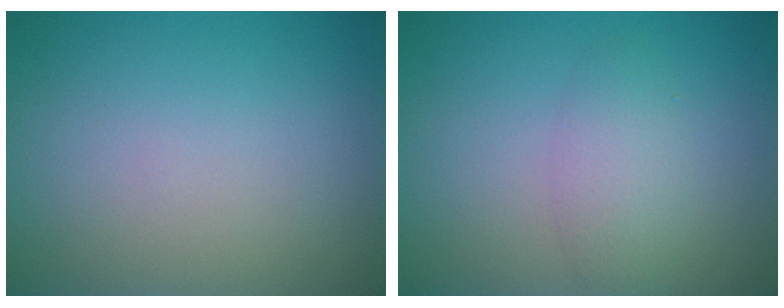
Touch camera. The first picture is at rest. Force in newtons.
{"total": 2.7, "press": 2.7, "slide": 0.1}